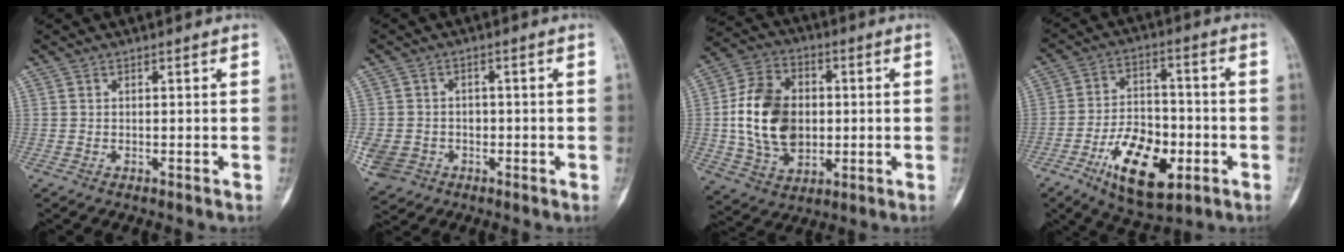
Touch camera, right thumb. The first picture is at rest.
{"total": 8.2, "force": [-2.6, 7.1, 3.1], "torque": [-0.068, 0.018, -0.033]}
{"total": 16.4, "force": [0.1, 12.0, 11.2], "torque": [-0.180, 0.010, 0.006]}
{"total": 15.3, "force": [-6.0, 8.0, 11.6], "torque": [-0.167, 0.021, -0.097]}